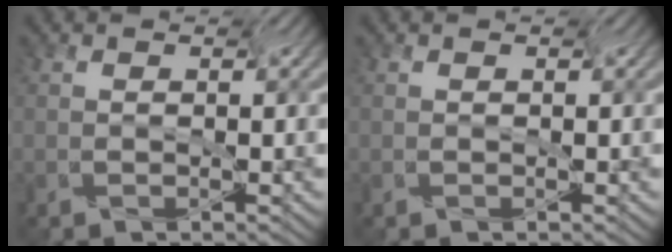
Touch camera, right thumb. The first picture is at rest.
{"total": 0.0}